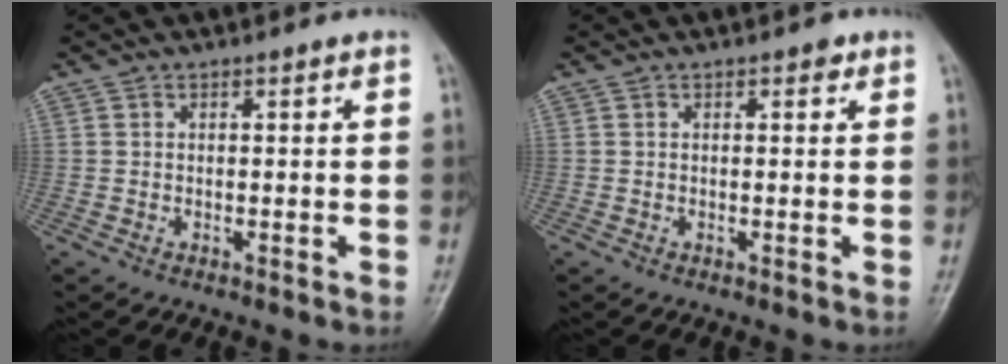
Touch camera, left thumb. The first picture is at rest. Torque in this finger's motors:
{"motor_torque": [0.19, -0.11, 0.08, -0.20, 0.02]}